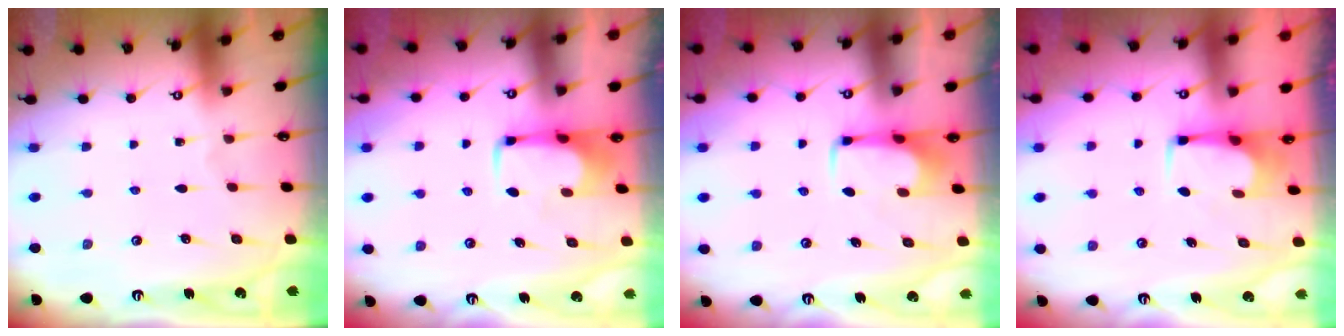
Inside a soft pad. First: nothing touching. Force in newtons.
{"total": 1.6, "press": 1.6, "slide": 0.2}
{"total": 1.5, "press": 1.5, "slide": 0.4}
{"total": 2.5, "press": 2.4, "slide": 0.4}